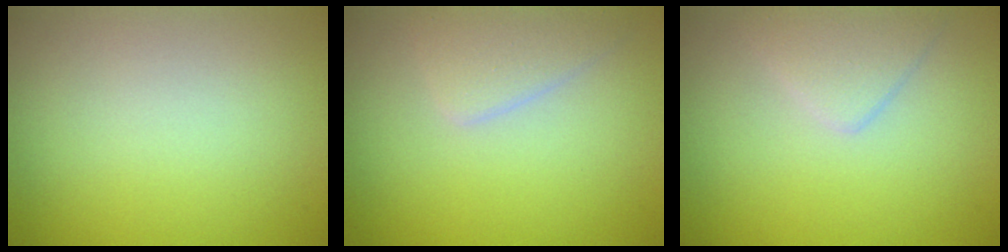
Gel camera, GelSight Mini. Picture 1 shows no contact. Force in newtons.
{"total": 2.4, "press": 2.4, "slide": 0.1}
{"total": 2.1, "press": 2.1, "slide": 0.1}